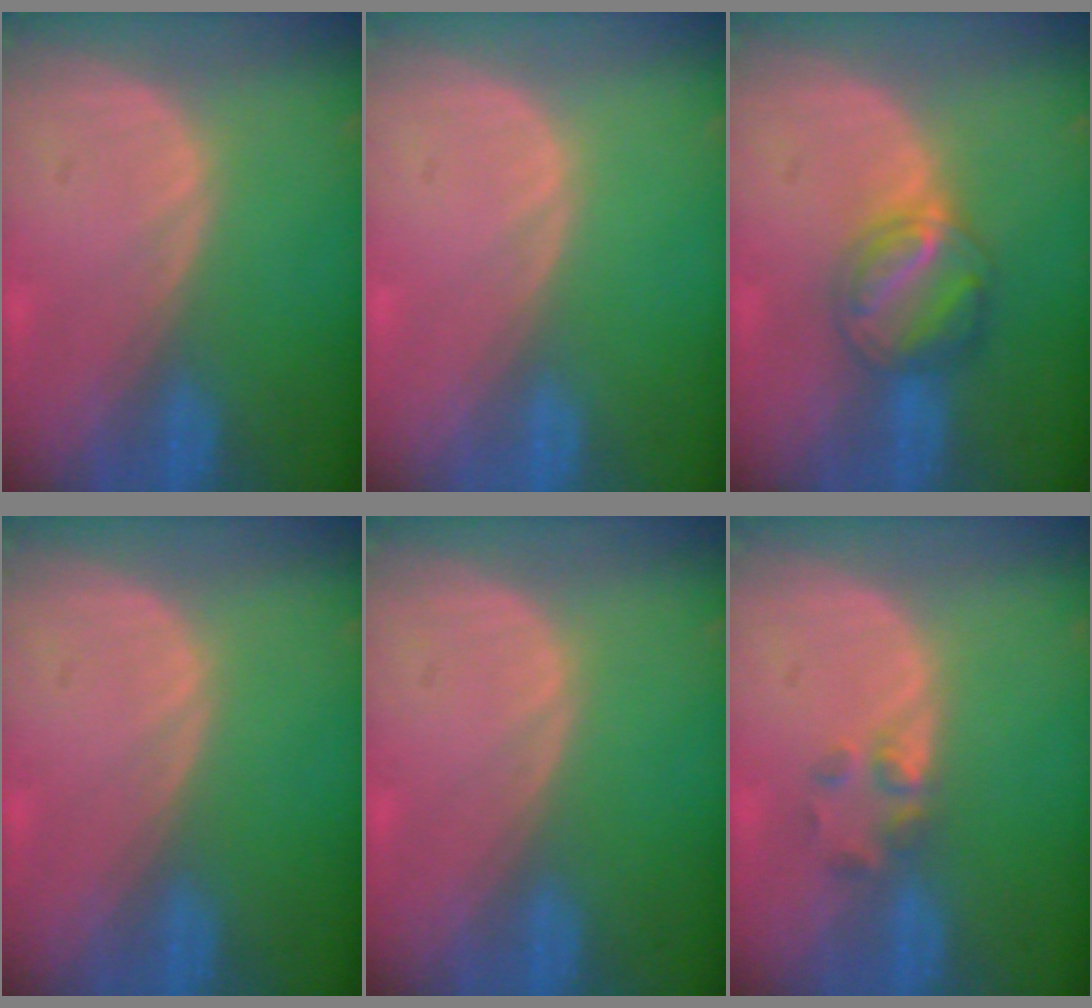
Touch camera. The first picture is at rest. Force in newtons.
{"total": 0.0}
{"total": 5.8, "press": 5.7, "slide": 1.0}
{"total": 0.0}
{"total": 0.0}
{"total": 2.3, "press": 2.2, "slide": 0.8}